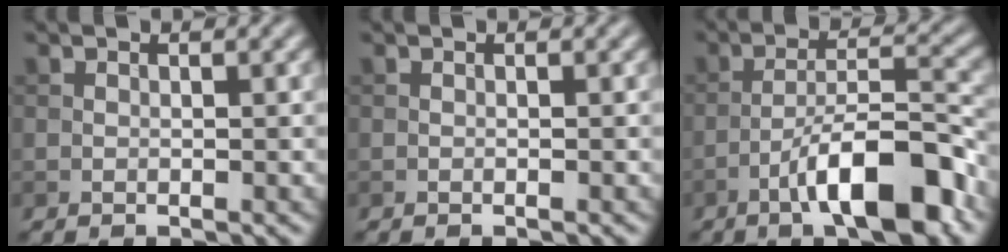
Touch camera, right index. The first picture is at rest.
{"total": 0.0}
{"total": 9.1, "force": [-5.1, 2.2, 7.2], "torque": [-0.111, 0.021, -0.084]}